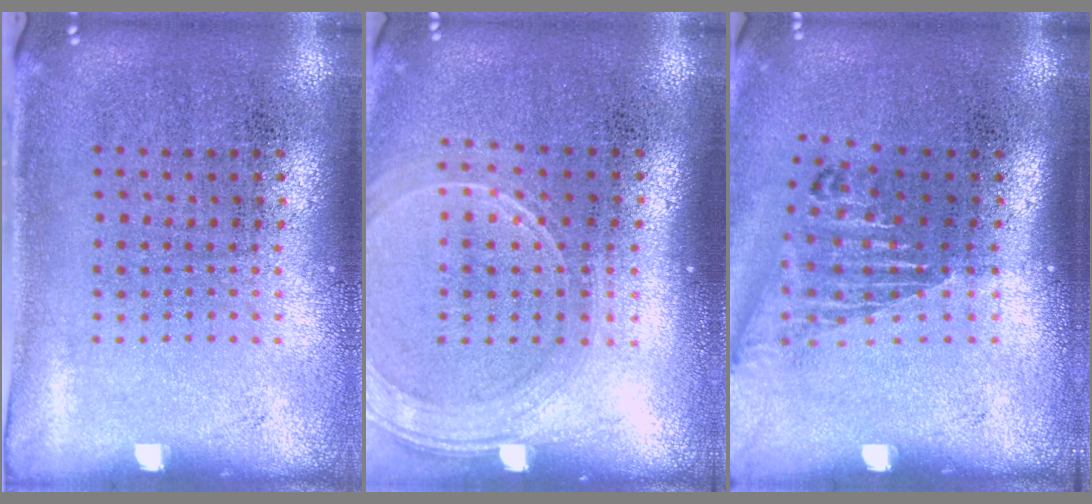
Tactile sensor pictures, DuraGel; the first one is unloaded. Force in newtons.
{"total": 1.8, "press": 1.6, "slide": 0.8}
{"total": 1.6, "press": 1.3, "slide": 0.9}